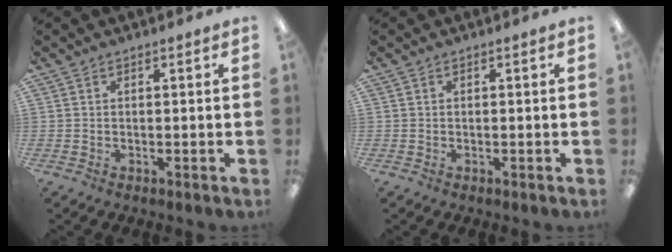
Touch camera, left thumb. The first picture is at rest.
{"total": 0.0}